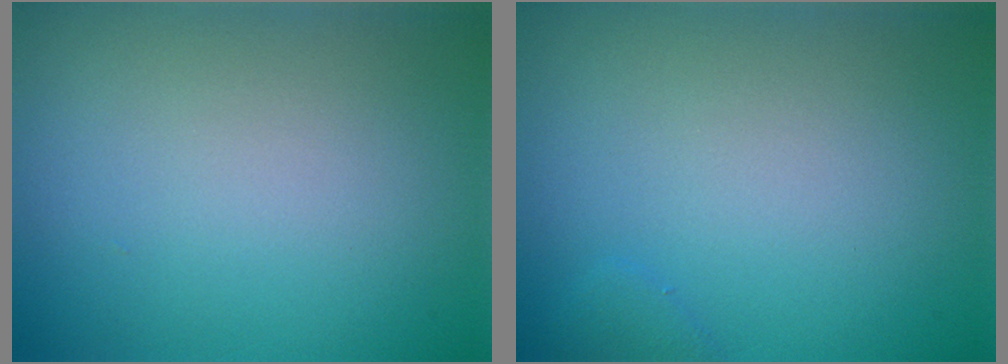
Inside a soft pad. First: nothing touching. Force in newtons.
{"total": 0.7, "press": 0.7, "slide": 0.0}